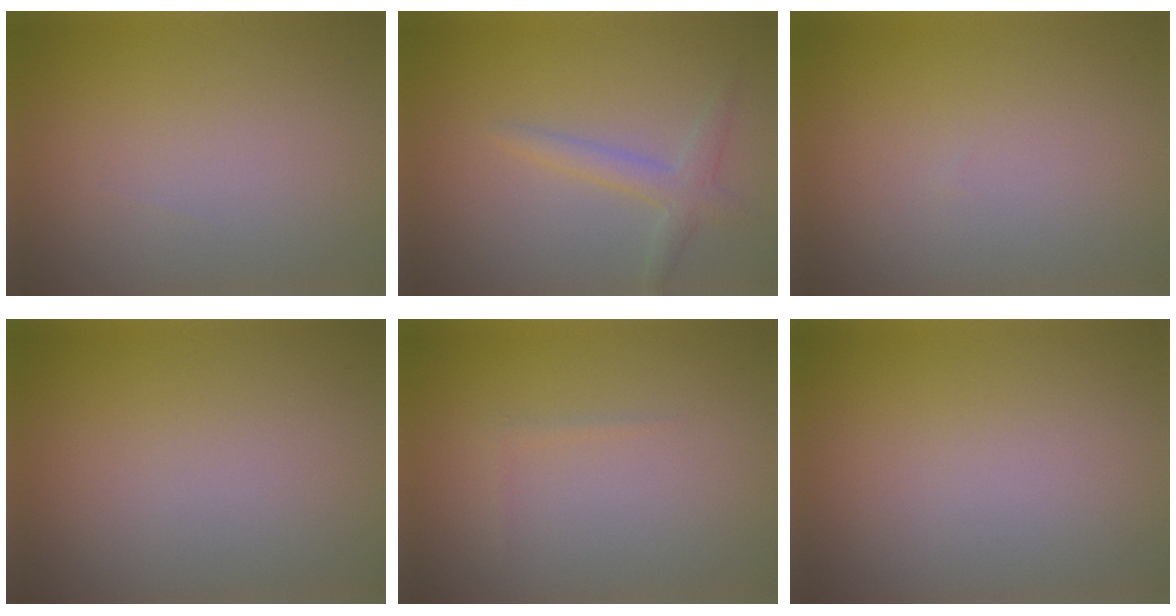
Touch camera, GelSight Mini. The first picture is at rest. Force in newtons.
{"total": 2.2, "press": 2.2, "slide": 0.1}
{"total": 0.0}
{"total": 0.0}
{"total": 0.5, "press": 0.5, "slide": 0.1}
{"total": 0.0}